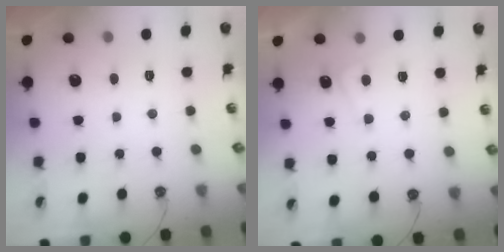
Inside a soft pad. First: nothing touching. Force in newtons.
{"total": 2.6, "press": 2.5, "slide": 0.3}